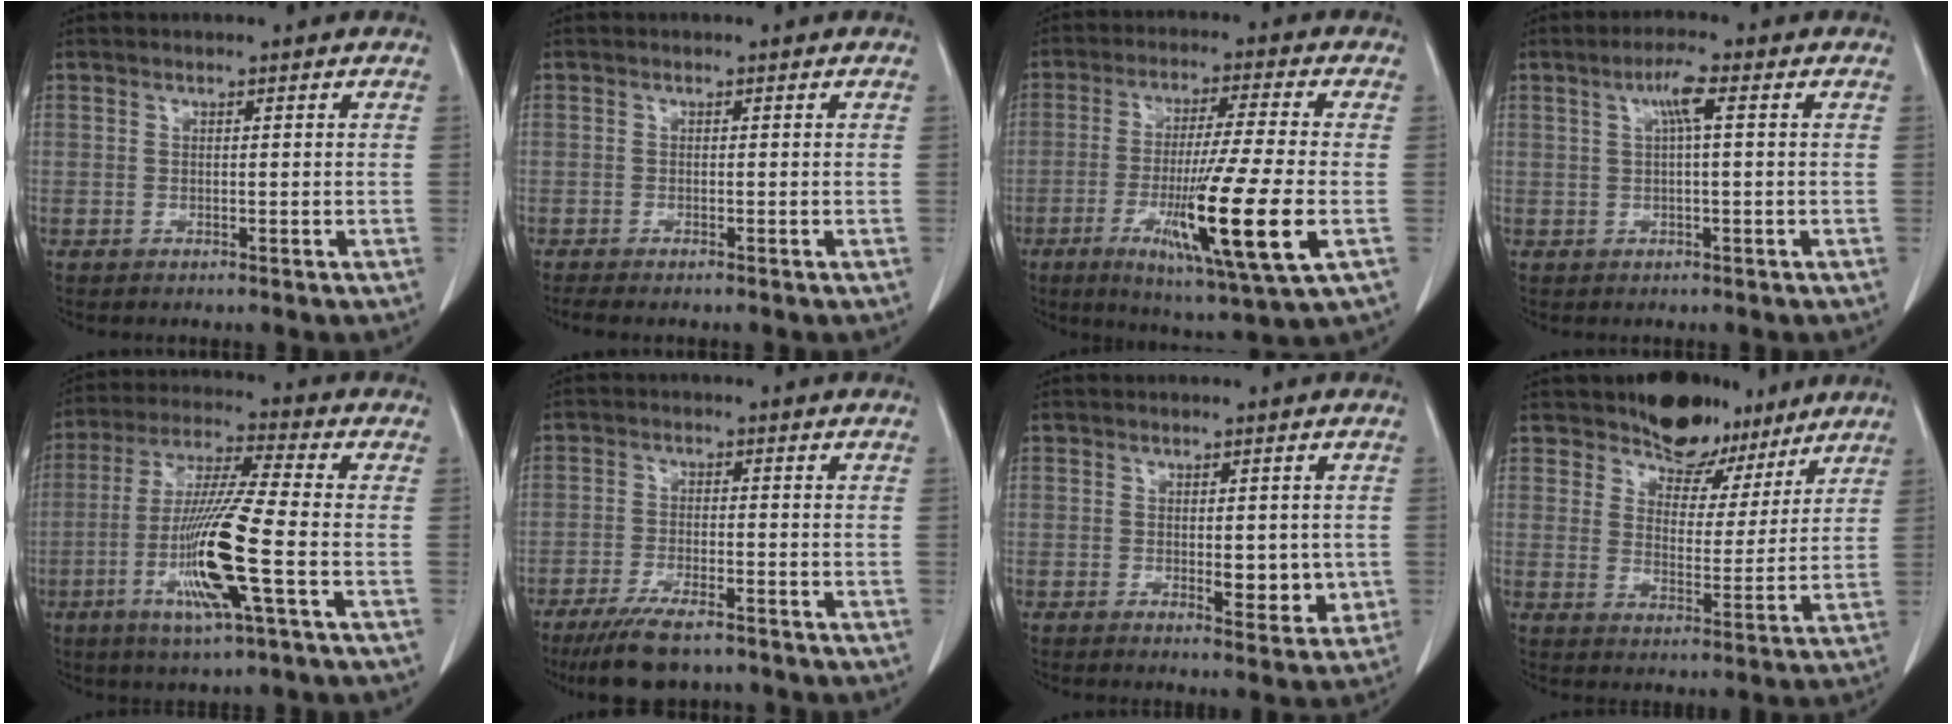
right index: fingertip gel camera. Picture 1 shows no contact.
{"total": 2.6, "force": [-2.3, 0.2, 1.3], "torque": [-0.016, -0.005, -0.031]}
{"total": 16.2, "force": [-4.4, -0.4, 15.6], "torque": [-0.286, -0.037, -0.077]}
{"total": 3.5, "force": [1.0, 0.2, 3.3], "torque": [-0.063, 0.009, 0.018]}
{"total": 13.9, "force": [-4.2, -0.2, 13.2], "torque": [-0.270, -0.017, -0.084]}
{"total": 8.9, "force": [-7.0, 2.0, 5.1], "torque": [-0.089, -0.020, -0.117]}
{"total": 4.9, "force": [-0.4, 2.3, 4.2], "torque": [-0.048, -0.008, 0.000]}
{"total": 8.7, "force": [7.0, 4.9, 1.8], "torque": [-0.017, -0.006, 0.104]}